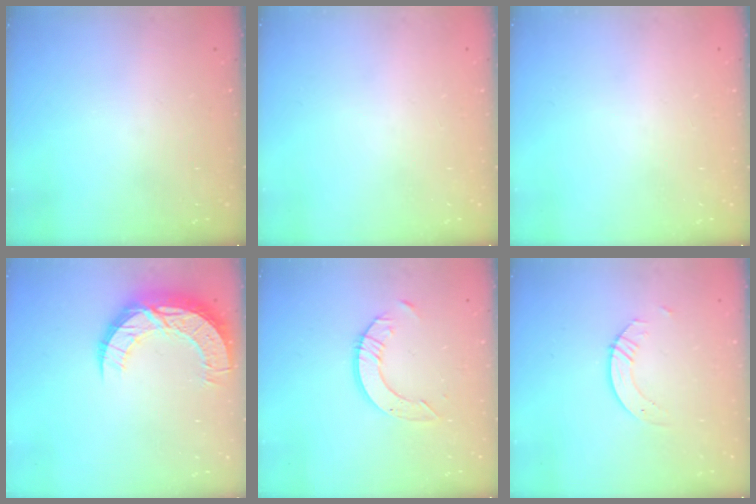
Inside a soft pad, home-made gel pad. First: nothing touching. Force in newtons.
{"total": 0.0}
{"total": 0.0}
{"total": 13.7, "press": 13.7, "slide": 1.0}
{"total": 6.9, "press": 6.8, "slide": 0.7}
{"total": 3.8, "press": 3.8, "slide": 0.3}